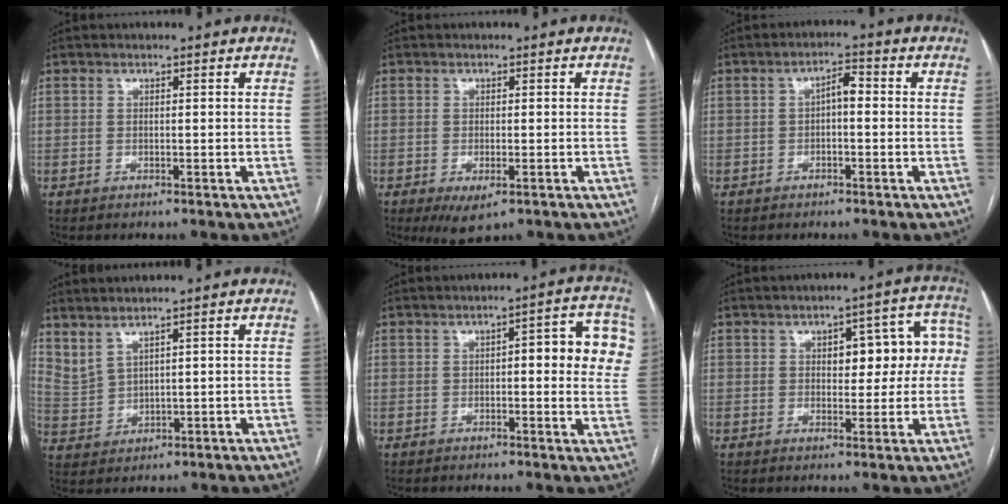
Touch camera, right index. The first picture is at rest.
{"total": 4.1, "force": [-2.0, 1.4, 3.3], "torque": [-0.052, -0.009, -0.023]}
{"total": 3.1, "force": [-0.1, 1.1, 2.8], "torque": [-0.046, 0.015, -0.003]}
{"total": 3.9, "force": [3.3, 0.8, 1.9], "torque": [-0.052, -0.001, 0.083]}
{"total": 10.2, "force": [1.6, 2.8, 9.7], "torque": [-0.101, 0.023, 0.011]}
{"total": 9.6, "force": [1.3, 4.4, 8.4], "torque": [-0.088, 0.043, 0.019]}